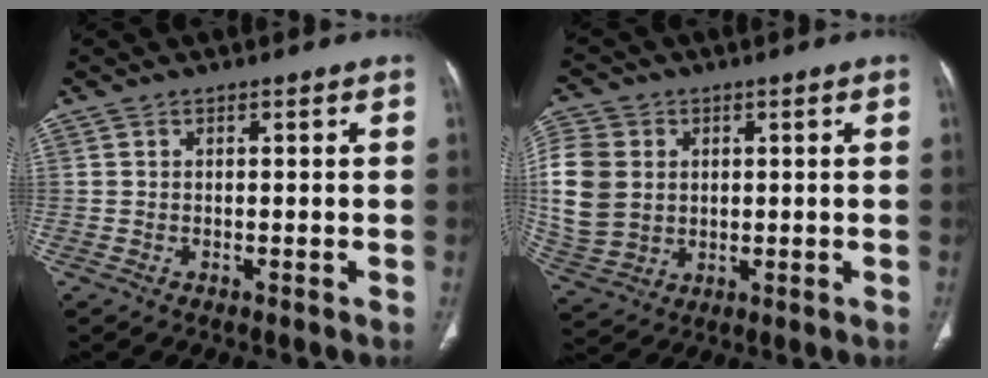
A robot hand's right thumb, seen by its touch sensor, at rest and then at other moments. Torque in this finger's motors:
{"motor_torque": [-0.49, 1.49, 1.16, 0.19, 0.17]}